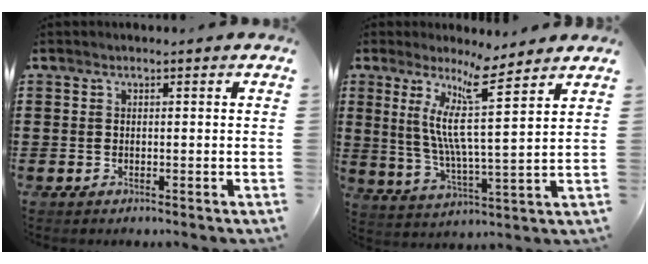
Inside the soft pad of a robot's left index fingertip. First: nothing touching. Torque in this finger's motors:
{"motor_torque": [1.28, -0.86, 0.71, 0.21]}